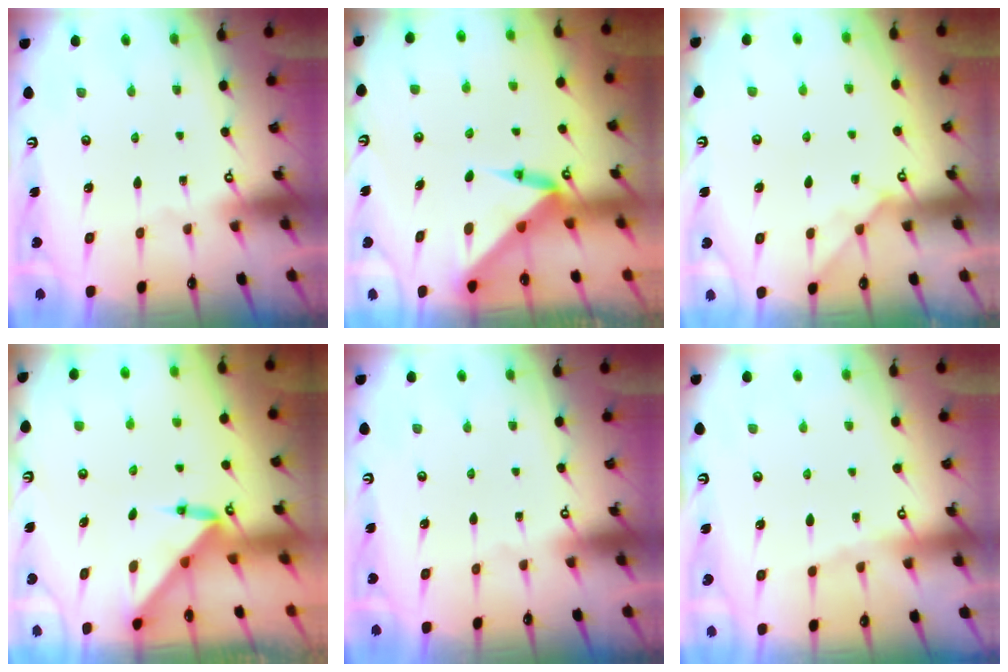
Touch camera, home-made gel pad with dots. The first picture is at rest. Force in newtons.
{"total": 3.8, "press": 3.8, "slide": 0.2}
{"total": 4.0, "press": 3.9, "slide": 0.7}
{"total": 3.0, "press": 3.0, "slide": 0.3}
{"total": 0.0}
{"total": 4.4, "press": 4.3, "slide": 0.8}